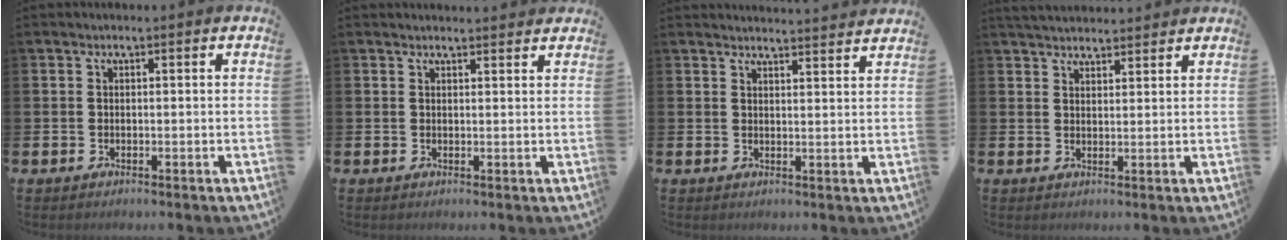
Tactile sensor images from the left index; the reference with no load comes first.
{"total": 1.5, "force": [1.5, 0.1, 0.0], "torque": [0.013, -0.009, 0.024]}
{"total": 3.2, "force": [3.2, -0.3, -0.1], "torque": [0.011, -0.028, 0.055]}
{"total": 3.5, "force": [3.5, 0.5, 0.3], "torque": [-0.006, -0.016, 0.063]}